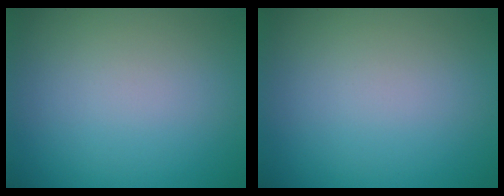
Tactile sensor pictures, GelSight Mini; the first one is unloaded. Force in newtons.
{"total": 0.0}